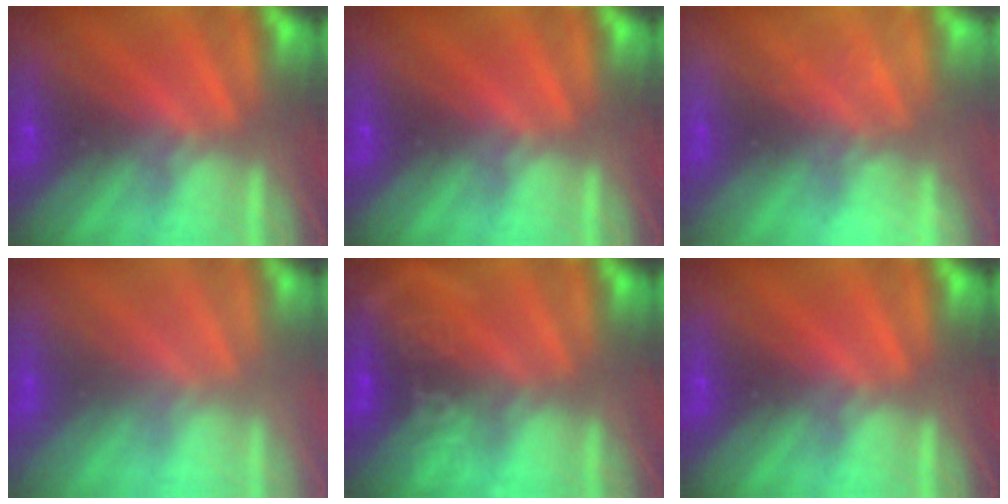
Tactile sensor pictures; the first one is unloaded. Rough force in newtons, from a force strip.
{"total": 0.0}
{"total": 2.2}
{"total": 2.9}
{"total": 7.6}
{"total": 0.0}